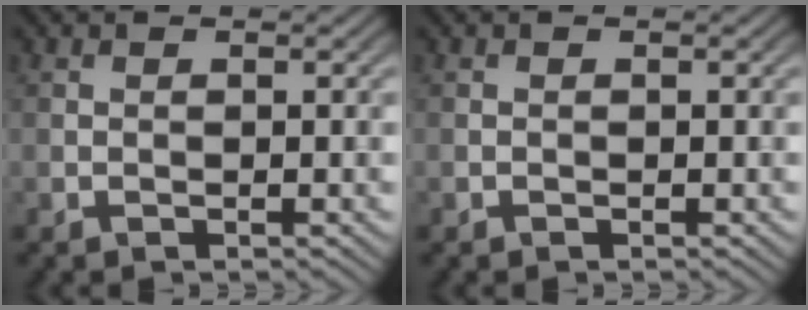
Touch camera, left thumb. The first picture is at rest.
{"total": 0.0}